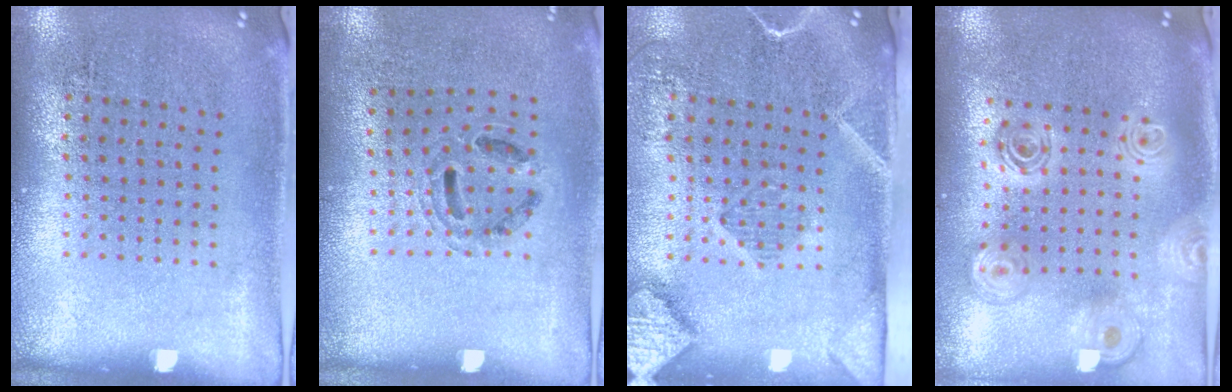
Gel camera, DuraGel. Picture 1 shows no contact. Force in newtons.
{"total": 0.8, "press": 0.8, "slide": 0.3}
{"total": 2.7, "press": 2.0, "slide": 1.8}
{"total": 2.3, "press": 1.8, "slide": 1.4}